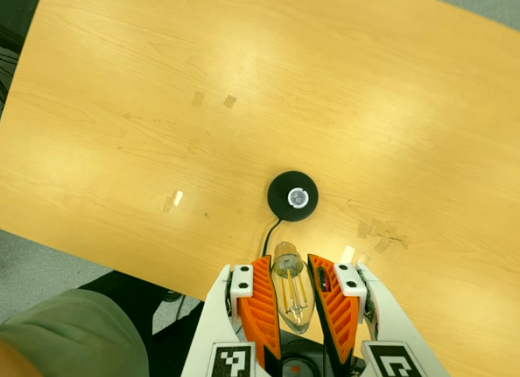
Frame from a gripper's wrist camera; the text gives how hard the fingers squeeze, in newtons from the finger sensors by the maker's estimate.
{"total": 19.0, "left": 19.9, "right": 18.2}